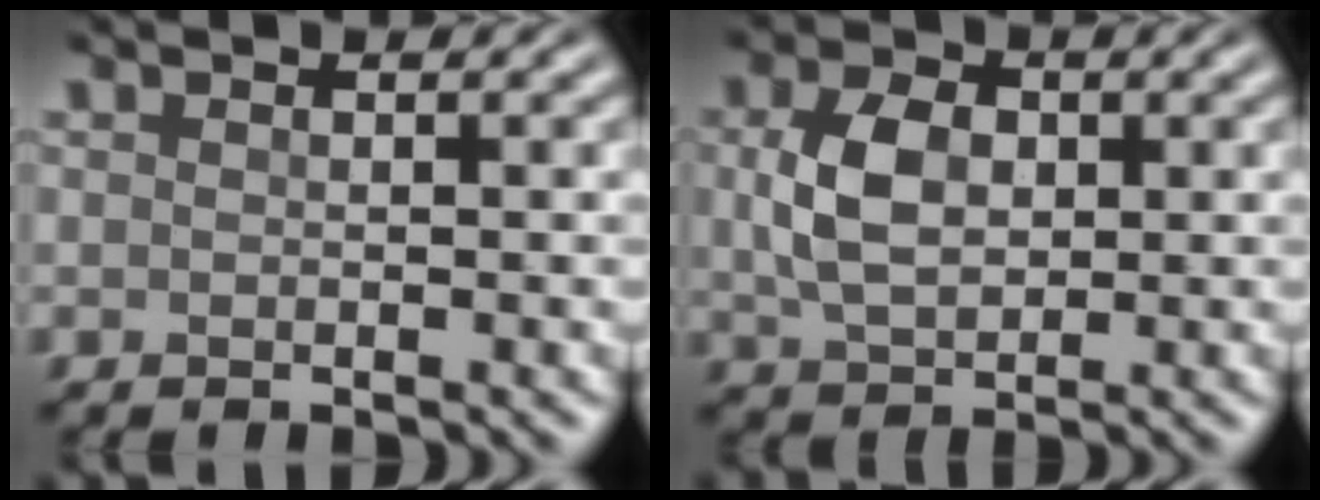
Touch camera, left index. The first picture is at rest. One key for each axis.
{"total": 4.7, "fx": 0.6, "fy": 3.2, "fz": 3.4, "tx": -0.077, "ty": 0.002, "tz": 0.010}